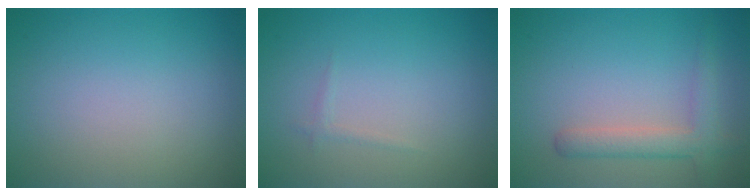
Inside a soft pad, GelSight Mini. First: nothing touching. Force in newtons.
{"total": 0.6, "press": 0.6, "slide": 0.0}
{"total": 2.9, "press": 2.9, "slide": 0.2}